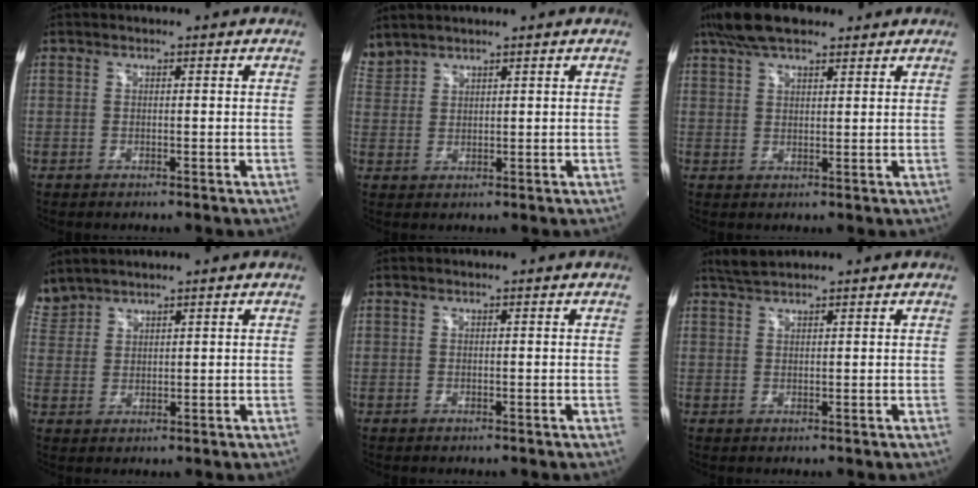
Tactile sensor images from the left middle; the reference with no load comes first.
{"total": 3.4, "force": [3.3, 0.5, 0.2], "torque": [-0.020, 0.019, 0.080]}
{"total": 9.1, "force": [6.9, 3.0, 5.2], "torque": [-0.101, 0.030, 0.121]}
{"total": 4.1, "force": [4.0, 0.8, 0.1], "torque": [-0.018, 0.018, 0.092]}
{"total": 0.0}
{"total": 2.4, "force": [2.3, 0.0, 0.7], "torque": [-0.021, 0.012, 0.048]}